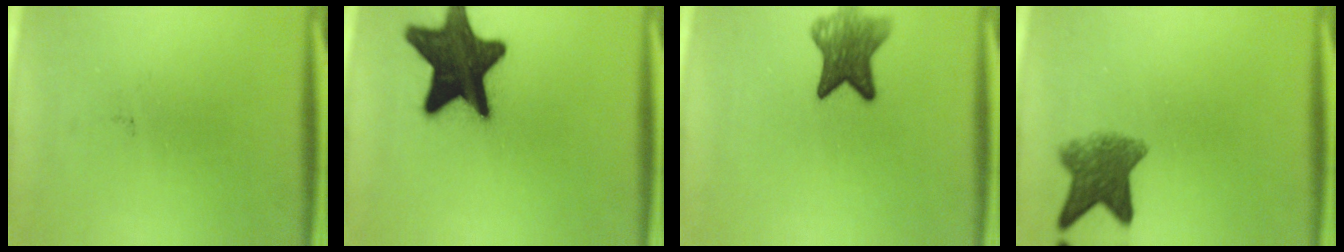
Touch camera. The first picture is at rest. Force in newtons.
{"total": 19.0}
{"total": 7.3}
{"total": 6.5}